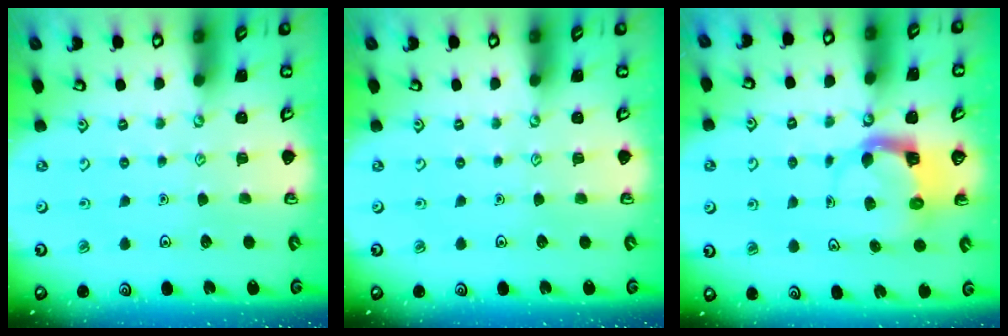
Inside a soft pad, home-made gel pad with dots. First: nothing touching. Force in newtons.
{"total": 0.0}
{"total": 3.7, "press": 3.6, "slide": 0.7}